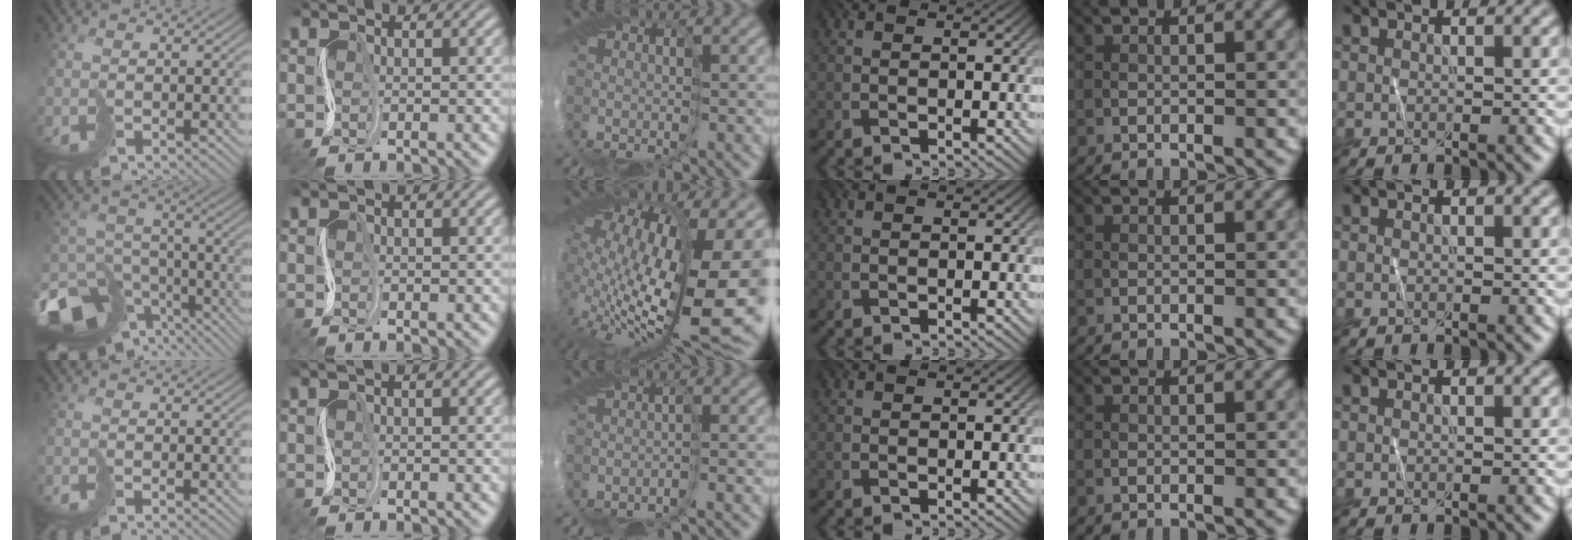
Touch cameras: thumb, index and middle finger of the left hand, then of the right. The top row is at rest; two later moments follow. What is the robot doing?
{"motion": "cut", "object": "paper"}